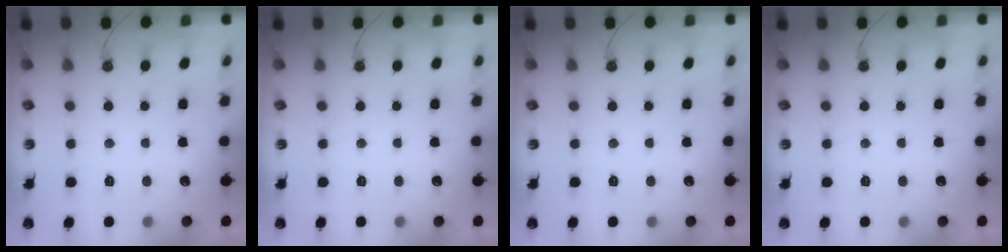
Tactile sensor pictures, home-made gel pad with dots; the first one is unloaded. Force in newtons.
{"total": 0.0}
{"total": 0.0}
{"total": 0.0}